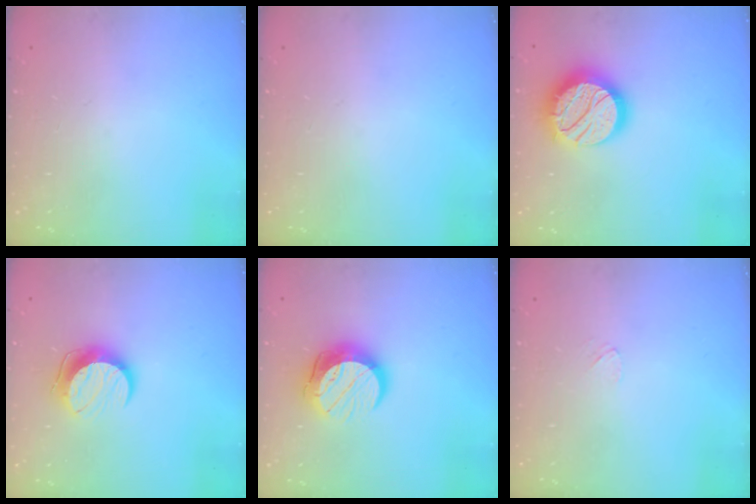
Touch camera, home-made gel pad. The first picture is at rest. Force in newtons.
{"total": 0.0}
{"total": 18.3, "press": 18.2, "slide": 1.0}
{"total": 10.6, "press": 10.5, "slide": 0.7}
{"total": 13.1, "press": 13.1, "slide": 0.8}
{"total": 3.4, "press": 3.4, "slide": 0.4}